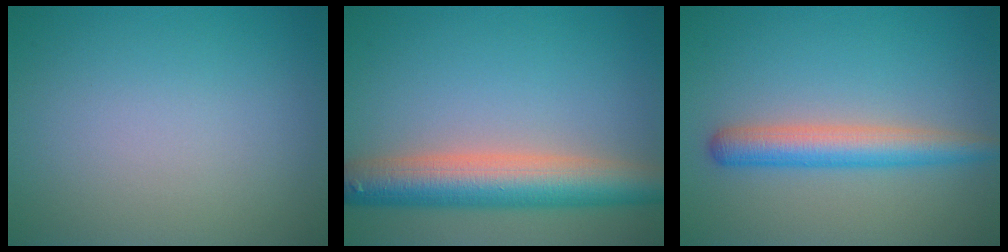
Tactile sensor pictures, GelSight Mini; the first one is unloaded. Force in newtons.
{"total": 7.4, "press": 7.4, "slide": 0.4}
{"total": 4.1, "press": 4.0, "slide": 0.2}